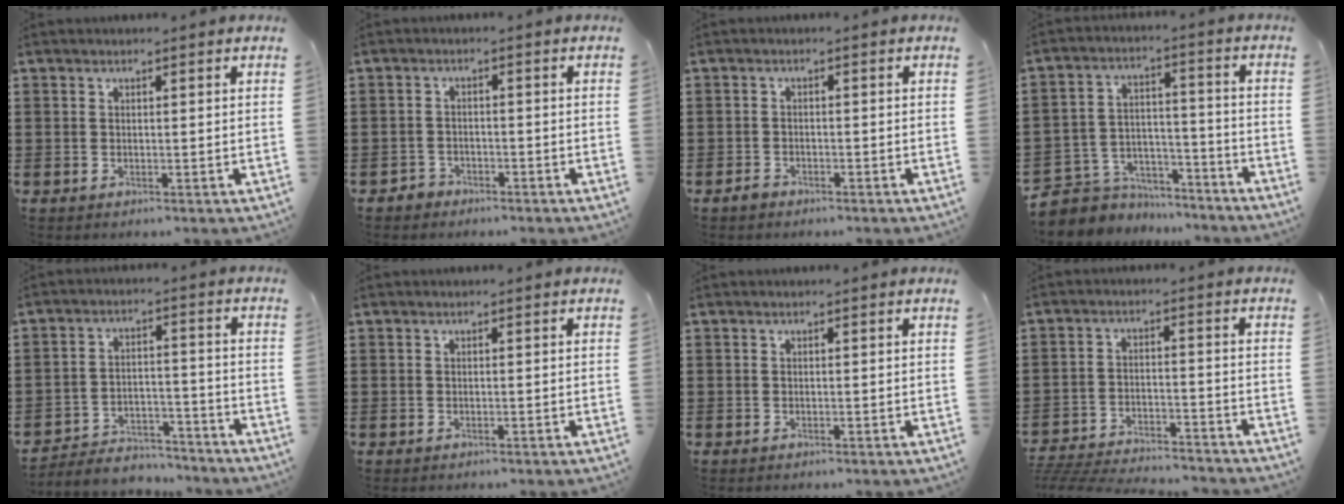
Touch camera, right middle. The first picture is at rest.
{"total": 1.9, "force": [-1.7, 0.9, 0.0], "torque": [-0.005, 0.003, -0.038]}
{"total": 1.5, "force": [-1.2, 0.8, 0.5], "torque": [-0.013, 0.002, -0.025]}
{"total": 6.0, "force": [-5.4, 2.7, 0.1], "torque": [-0.026, 0.009, -0.113]}
{"total": 4.5, "force": [-4.3, 1.2, 0.3], "torque": [-0.012, 0.012, -0.092]}
{"total": 0.0}
{"total": 0.0}
{"total": 5.2, "force": [-5.1, 0.4, 0.7], "torque": [-0.025, 0.001, -0.109]}